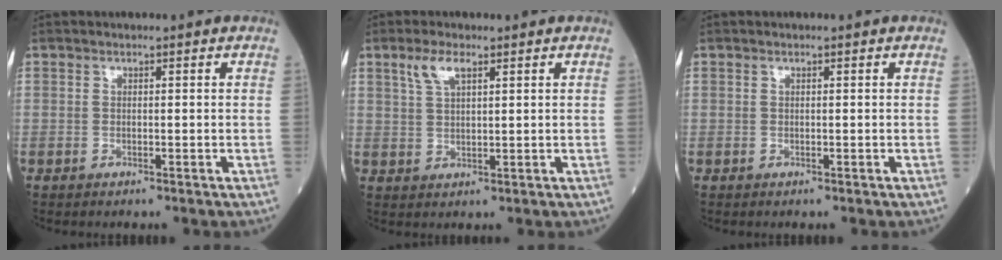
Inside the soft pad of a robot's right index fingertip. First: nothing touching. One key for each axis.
{"total": 3.9, "fx": 2.3, "fy": 1.2, "fz": 3.0, "tx": -0.067, "ty": 0.009, "tz": 0.051}
{"total": 0.0}